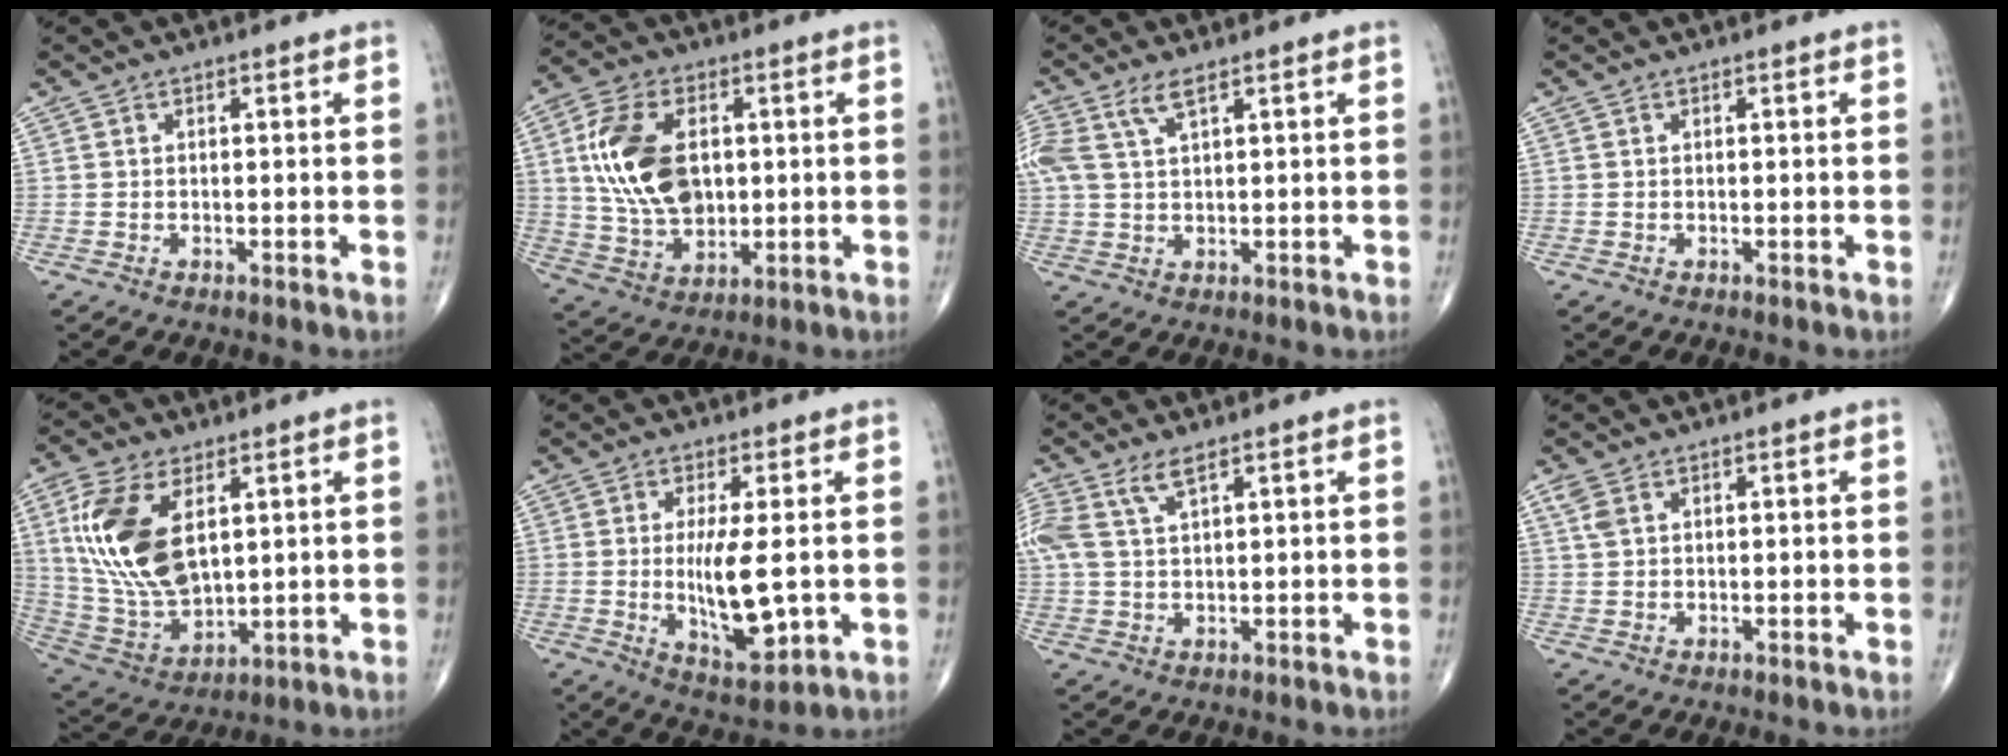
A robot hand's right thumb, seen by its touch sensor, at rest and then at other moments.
{"total": 15.9, "force": [2.5, 10.0, 12.1], "torque": [-0.218, -0.005, 0.052]}
{"total": 5.8, "force": [3.0, 1.7, 4.7], "torque": [-0.132, 0.009, 0.068]}
{"total": 0.0}
{"total": 17.6, "force": [4.9, 9.6, 14.0], "torque": [-0.279, -0.021, 0.105]}
{"total": 10.4, "force": [-0.2, 3.1, 9.9], "torque": [-0.174, -0.026, 0.006]}
{"total": 6.2, "force": [3.3, 2.0, 4.8], "torque": [-0.135, 0.008, 0.074]}
{"total": 2.4, "force": [1.2, 1.3, 1.6], "torque": [-0.040, 0.009, 0.032]}